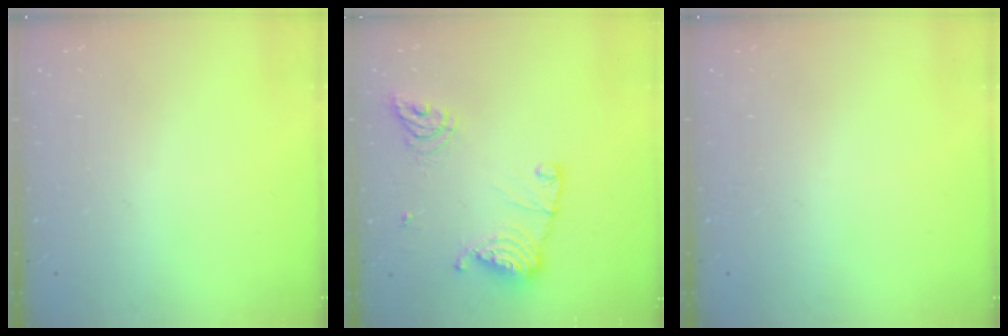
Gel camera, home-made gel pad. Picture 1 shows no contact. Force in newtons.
{"total": 13.2, "press": 13.2, "slide": 1.2}
{"total": 0.0}